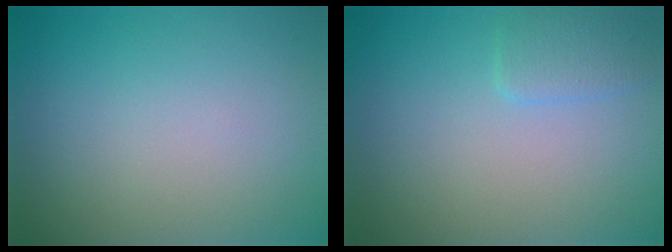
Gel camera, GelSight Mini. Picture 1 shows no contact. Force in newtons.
{"total": 1.7, "press": 1.7, "slide": 0.3}